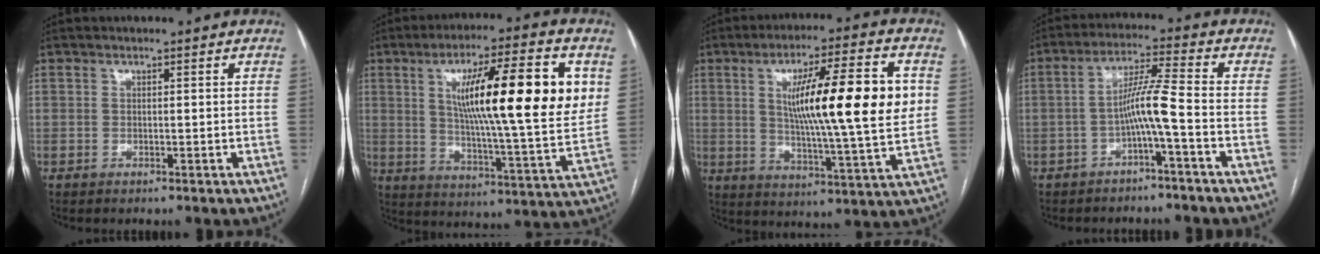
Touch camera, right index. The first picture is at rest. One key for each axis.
{"total": 21.3, "fx": 5.7, "fy": 2.2, "fz": 20.3, "tx": -0.309, "ty": 0.001, "tz": 0.079}
{"total": 19.0, "fx": 3.4, "fy": 1.1, "fz": 18.7, "tx": -0.291, "ty": 0.000, "tz": 0.045}
{"total": 6.3, "fx": -2.2, "fy": -0.7, "fz": 5.8, "tx": -0.106, "ty": 0.019, "tz": -0.041}